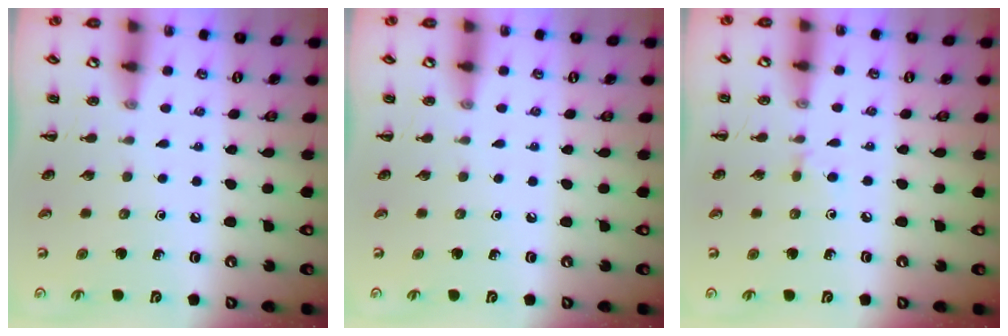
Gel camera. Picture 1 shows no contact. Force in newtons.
{"total": 0.0}
{"total": 4.2, "press": 3.9, "slide": 1.5}